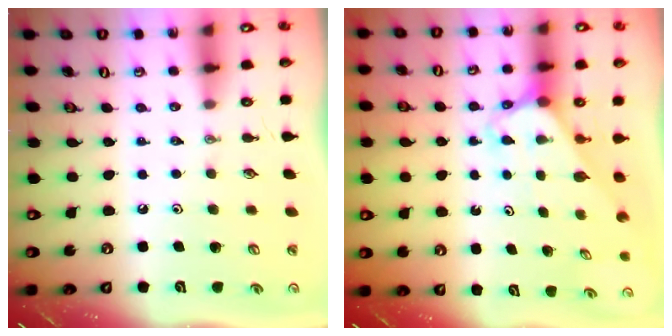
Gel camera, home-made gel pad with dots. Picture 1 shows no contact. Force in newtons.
{"total": 2.6, "press": 2.6, "slide": 0.2}